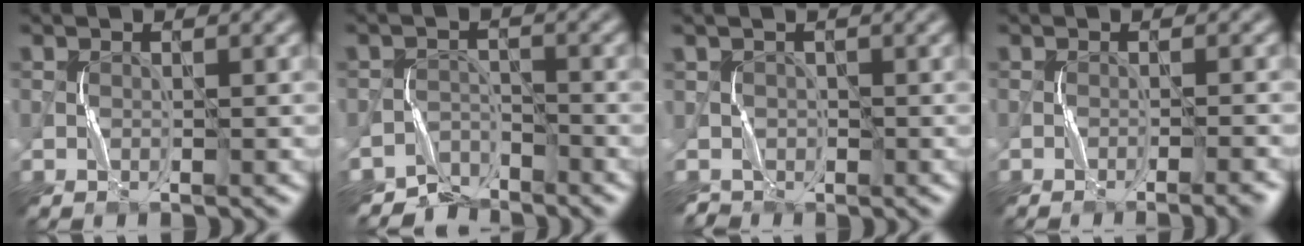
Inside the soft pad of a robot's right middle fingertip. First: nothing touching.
{"total": 3.7, "force": [-3.4, 1.2, -0.6], "torque": [0.023, 0.004, -0.063]}
{"total": 2.4, "force": [-0.2, 2.4, 0.1], "torque": [-0.008, 0.007, 0.003]}
{"total": 1.9, "force": [-1.2, 0.0, 1.5], "torque": [-0.015, 0.008, -0.019]}